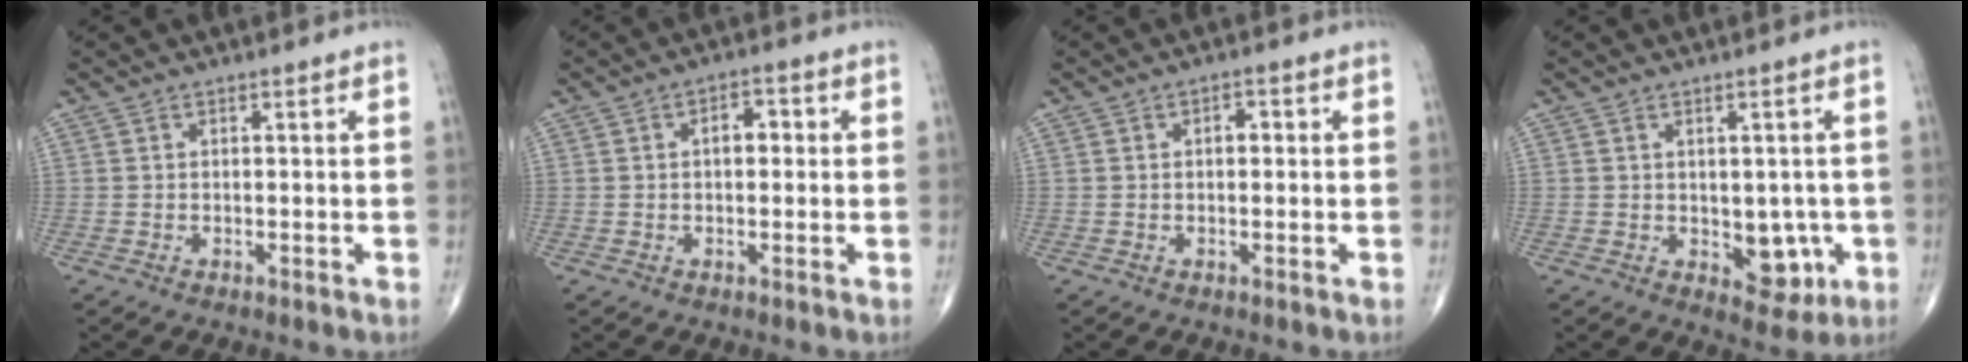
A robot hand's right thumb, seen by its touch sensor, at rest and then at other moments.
{"total": 3.7, "force": [0.3, 2.2, 2.9], "torque": [-0.034, 0.013, 0.001]}
{"total": 2.0, "force": [0.2, 1.2, 1.6], "torque": [-0.019, 0.009, 0.000]}
{"total": 6.6, "force": [-1.2, 4.2, 4.9], "torque": [-0.026, -0.004, -0.005]}